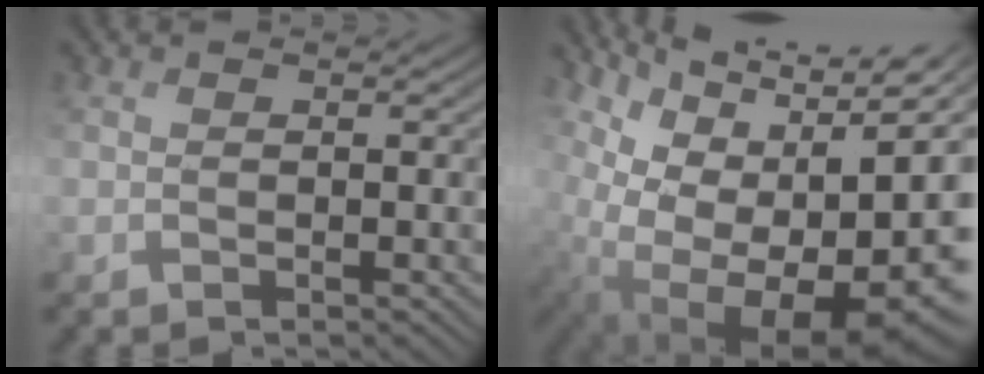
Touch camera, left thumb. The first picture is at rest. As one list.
[{"total": 15.0, "force": [3.1, 8.6, 12.0], "torque": [-0.180, -0.007, 0.107]}]